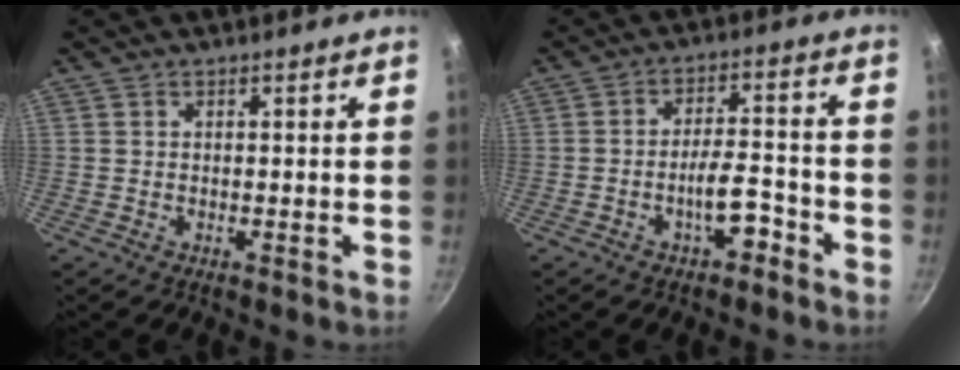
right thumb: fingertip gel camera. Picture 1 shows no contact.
{"total": 6.7, "force": [-3.6, 2.4, 5.1], "torque": [-0.071, 0.037, -0.055]}